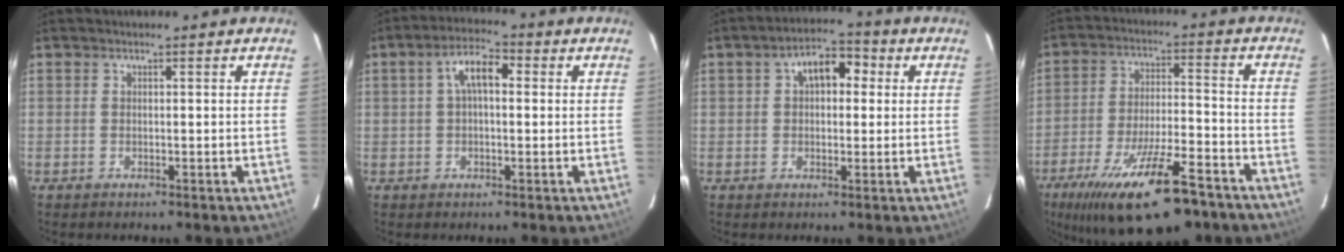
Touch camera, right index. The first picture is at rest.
{"total": 6.0, "force": [1.1, 2.9, 5.2], "torque": [-0.098, 0.023, 0.017]}
{"total": 7.0, "force": [1.6, 4.5, 5.1], "torque": [-0.078, 0.034, 0.027]}
{"total": 20.1, "force": [-13.6, 5.8, 13.6], "torque": [-0.253, -0.030, -0.213]}